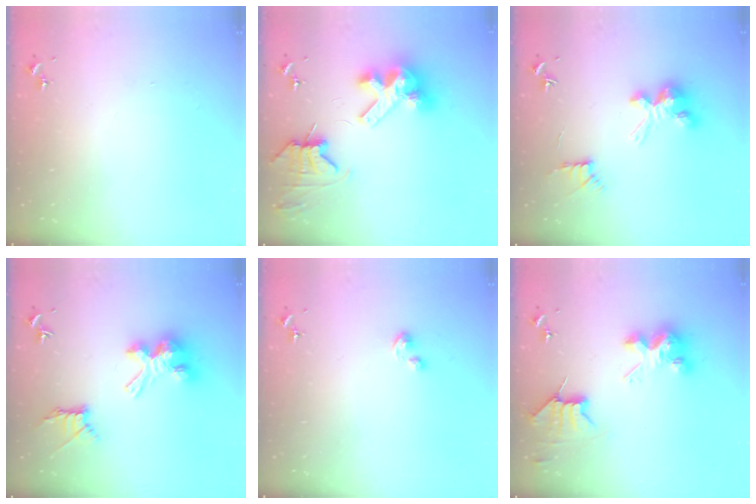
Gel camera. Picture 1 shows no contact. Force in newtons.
{"total": 13.1, "press": 12.9, "slide": 1.8}
{"total": 11.7, "press": 11.7, "slide": 0.7}
{"total": 16.8, "press": 16.8, "slide": 1.0}
{"total": 2.5, "press": 2.5, "slide": 0.3}
{"total": 9.0, "press": 9.0, "slide": 0.6}